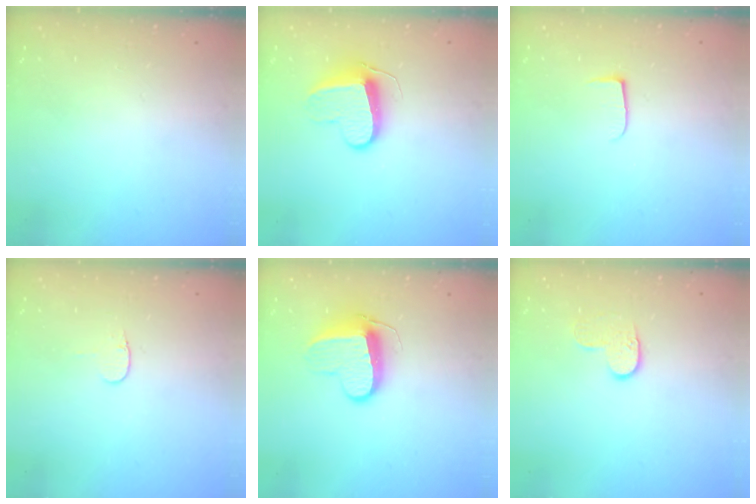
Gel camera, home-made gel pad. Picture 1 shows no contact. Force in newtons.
{"total": 9.7, "press": 9.7, "slide": 0.4}
{"total": 5.6, "press": 5.5, "slide": 0.7}
{"total": 3.4, "press": 3.3, "slide": 0.4}
{"total": 10.3, "press": 10.3, "slide": 0.4}
{"total": 5.4, "press": 5.4, "slide": 0.3}